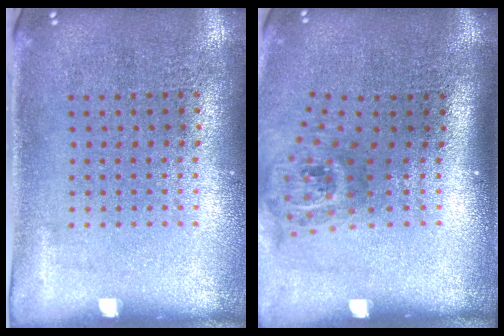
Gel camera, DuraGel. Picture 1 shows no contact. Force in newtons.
{"total": 1.9, "press": 1.3, "slide": 1.4}